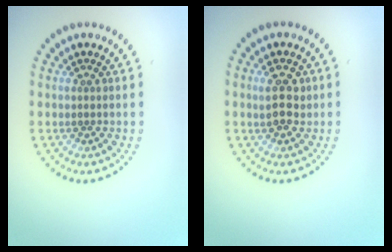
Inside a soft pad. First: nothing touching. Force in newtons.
{"total": 2.6, "press": 2.6, "slide": 0.2}